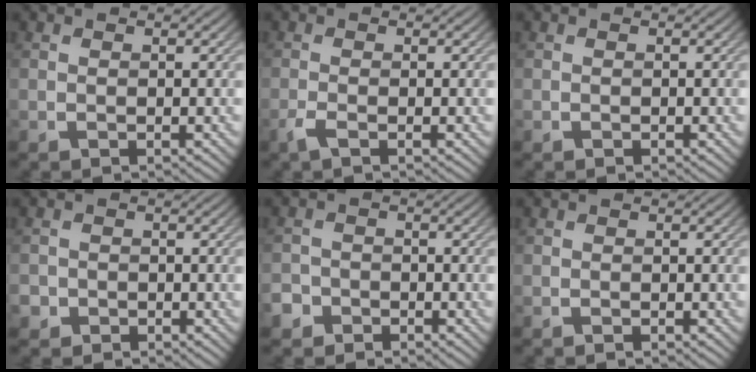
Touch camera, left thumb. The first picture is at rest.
{"total": 1.5, "force": [-0.9, 0.1, 1.2], "torque": [-0.029, 0.001, -0.024]}
{"total": 0.0}
{"total": 1.9, "force": [-1.0, 1.6, 0.2], "torque": [-0.001, -0.005, -0.021]}
{"total": 2.6, "force": [-1.7, 1.9, 0.4], "torque": [-0.009, -0.002, -0.037]}
{"total": 0.0}